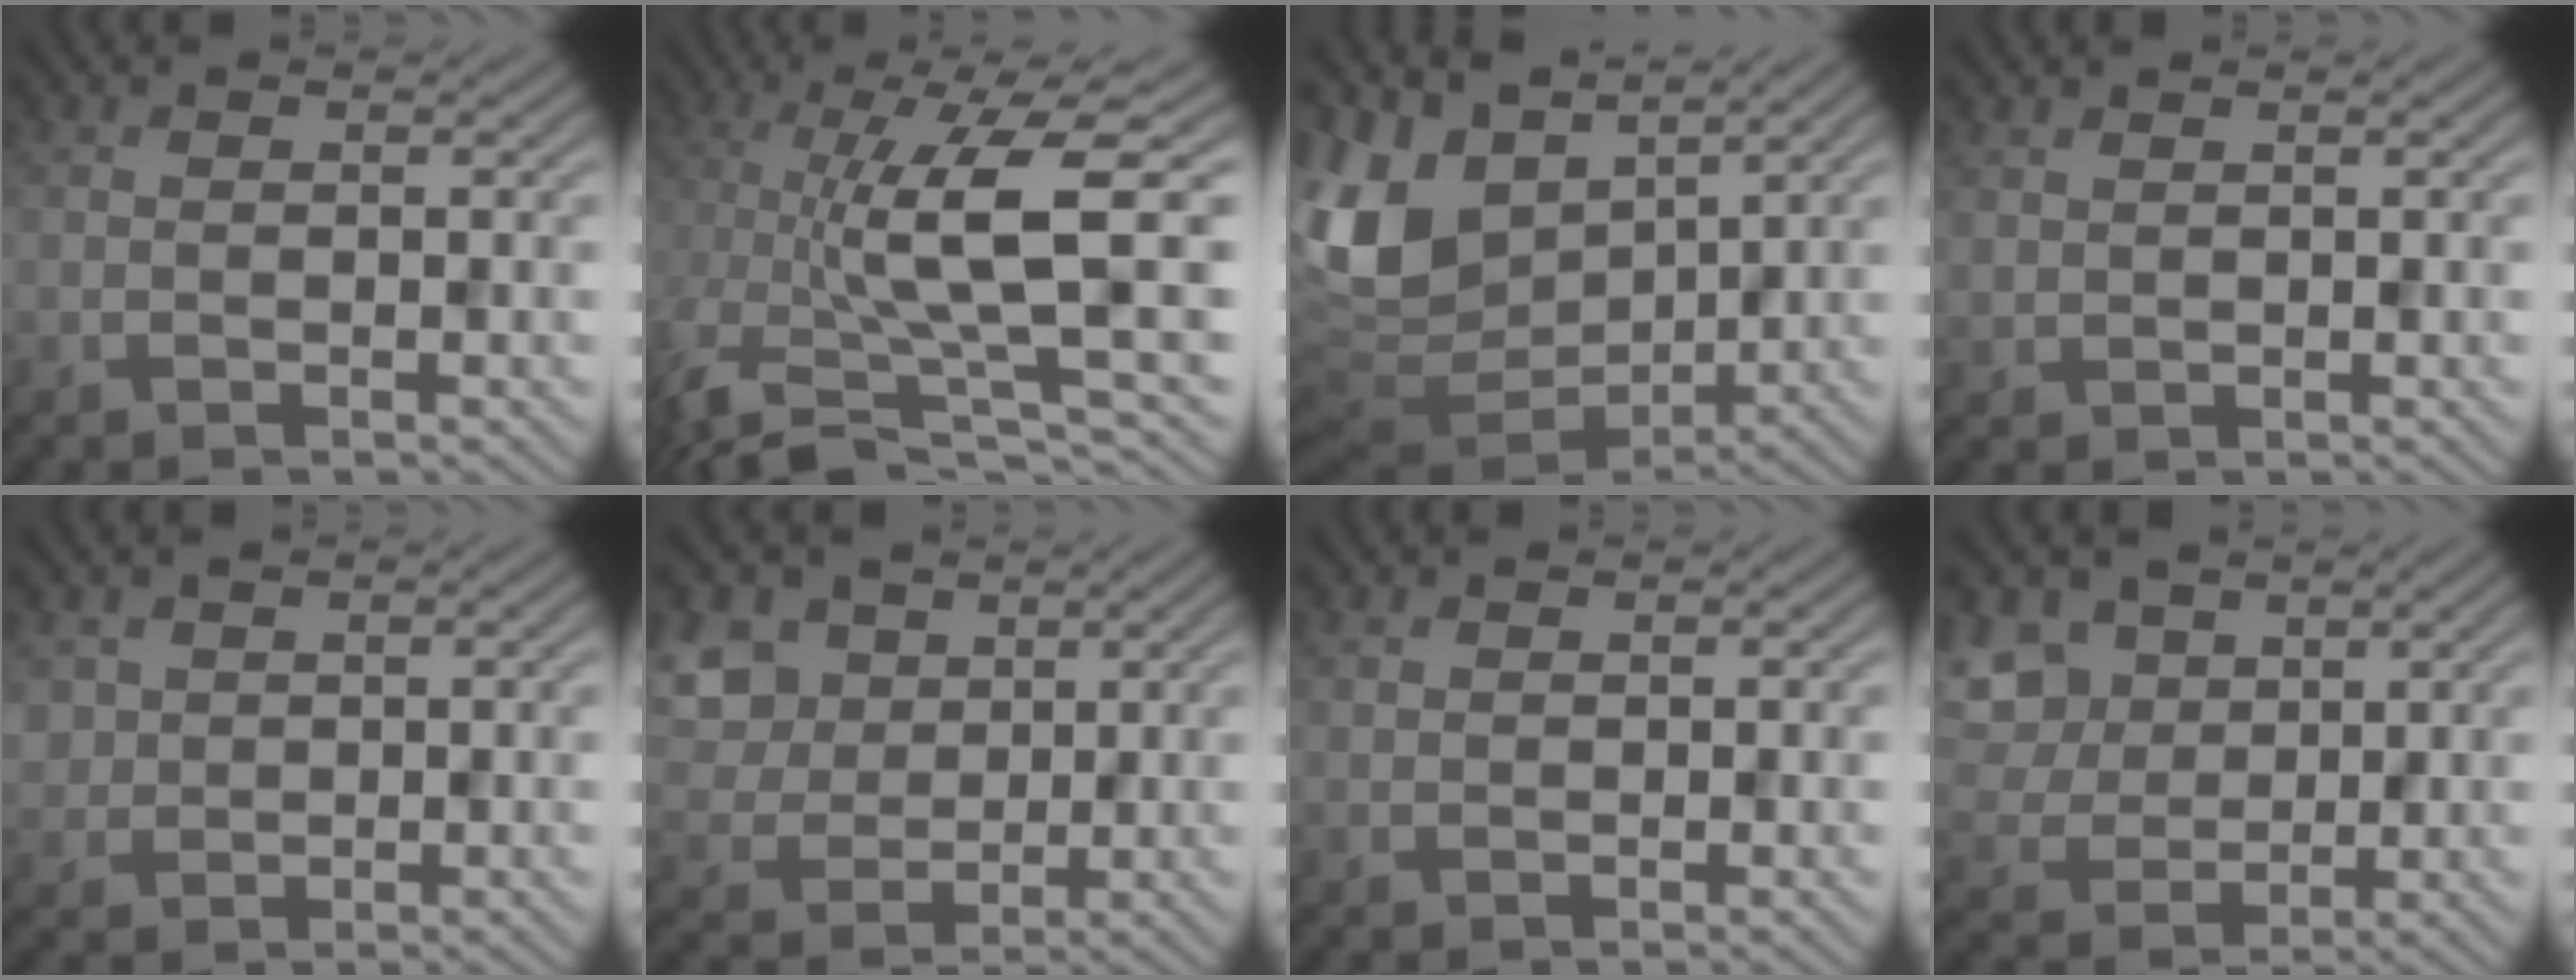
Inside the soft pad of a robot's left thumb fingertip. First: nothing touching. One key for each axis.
{"total": 12.8, "fx": -0.3, "fy": 3.4, "fz": 12.4, "tx": -0.235, "ty": -0.005, "tz": -0.008}
{"total": 11.5, "fx": 2.5, "fy": 8.0, "fz": 7.8, "tx": -0.215, "ty": -0.013, "tz": 0.070}
{"total": 1.1, "fx": 0.9, "fy": 0.4, "fz": 0.3, "tx": -0.013, "ty": -0.001, "tz": 0.026}
{"total": 2.3, "fx": 1.0, "fy": 2.1, "fz": 0.5, "tx": -0.021, "ty": -0.007, "tz": 0.020}
{"total": 8.6, "fx": 3.1, "fy": 6.8, "fz": 4.3, "tx": -0.157, "ty": 0.009, "tz": 0.059}
{"total": 0.9, "fx": 0.7, "fy": 0.5, "fz": 0.2, "tx": -0.006, "ty": -0.001, "tz": 0.017}
{"total": 7.1, "fx": 2.9, "fy": 5.5, "fz": 3.4, "tx": -0.130, "ty": 0.002, "tz": 0.049}